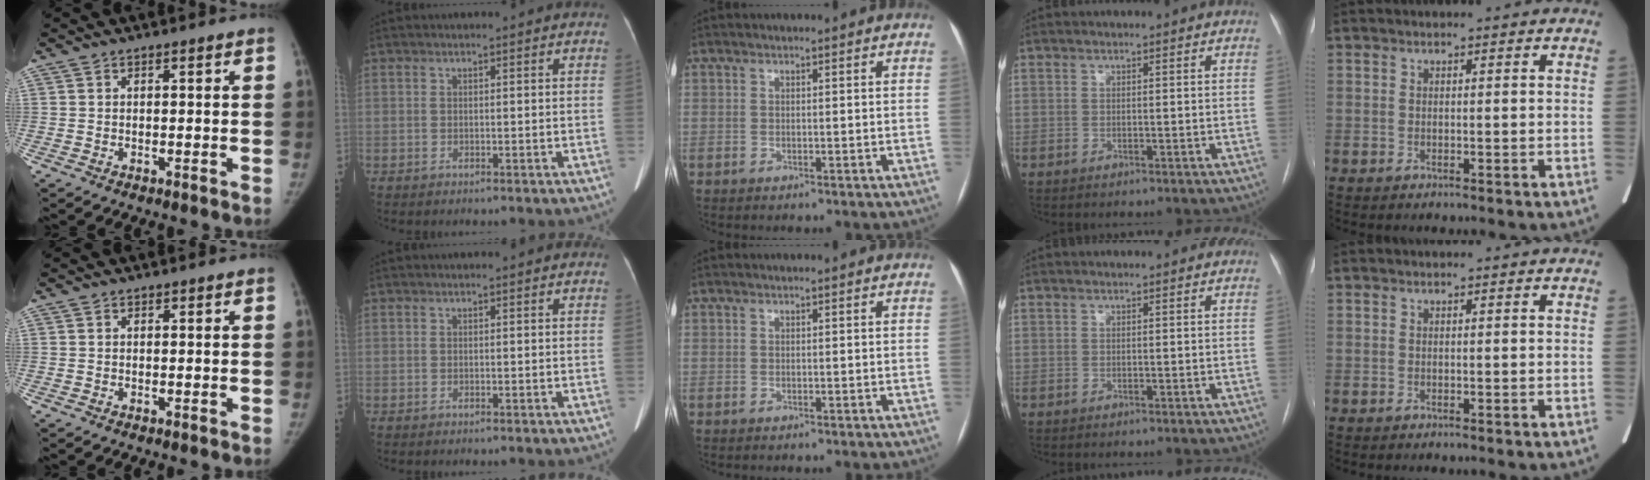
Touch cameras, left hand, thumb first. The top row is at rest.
{}